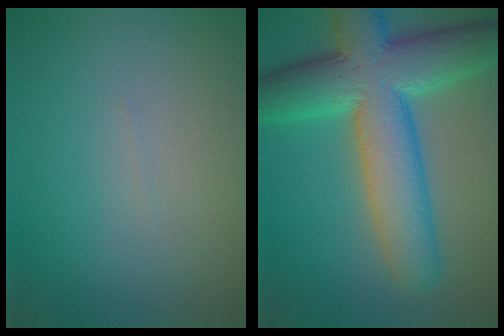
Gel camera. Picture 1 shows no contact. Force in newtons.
{"total": 10.5, "press": 10.4, "slide": 0.4}